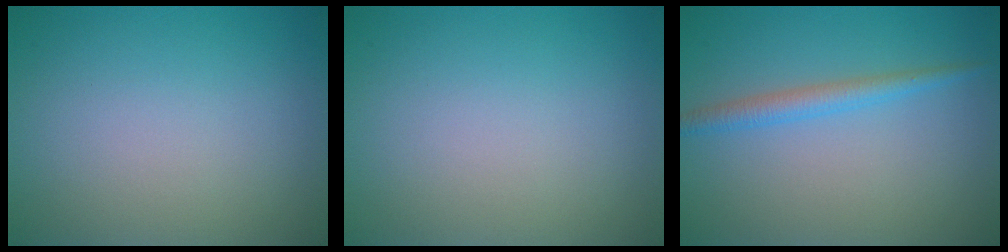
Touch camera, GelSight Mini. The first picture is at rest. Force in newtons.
{"total": 0.0}
{"total": 2.1, "press": 2.1, "slide": 0.1}